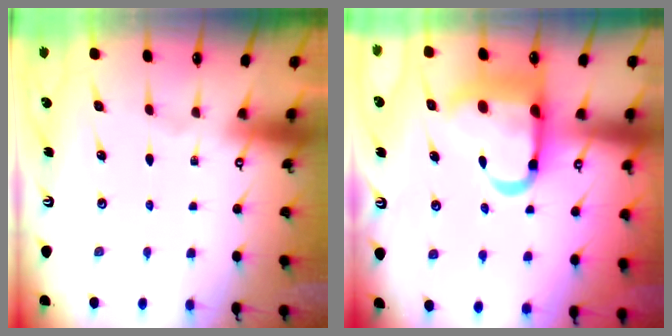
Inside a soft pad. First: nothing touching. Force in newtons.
{"total": 17.2, "press": 17.1, "slide": 1.9}